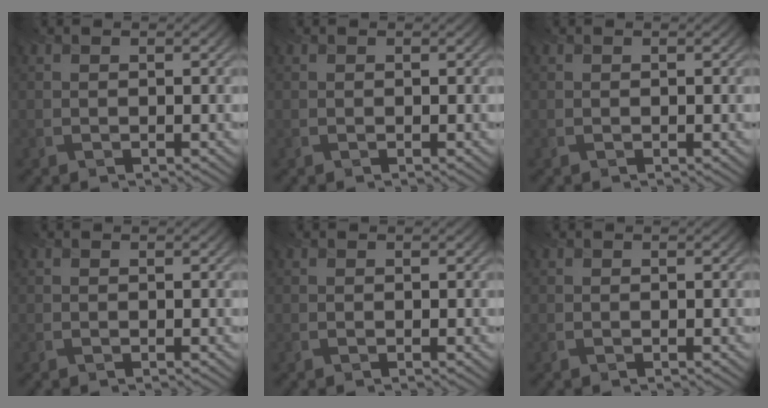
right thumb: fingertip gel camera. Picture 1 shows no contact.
{"total": 0.0}
{"total": 0.0}
{"total": 0.0}
{"total": 0.0}
{"total": 0.0}